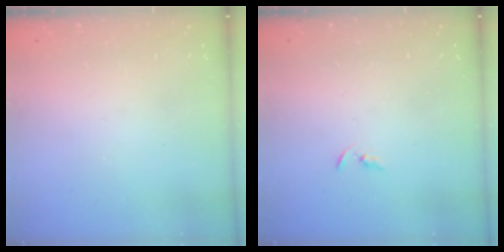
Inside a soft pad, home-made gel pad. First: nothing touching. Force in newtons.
{"total": 2.4, "press": 2.3, "slide": 0.2}